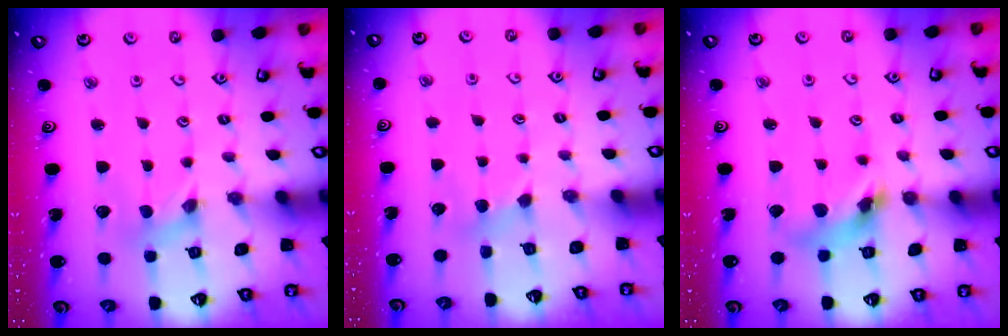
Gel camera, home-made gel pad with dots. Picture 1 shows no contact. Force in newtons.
{"total": 2.9, "press": 2.9, "slide": 0.5}
{"total": 10.0, "press": 9.9, "slide": 1.0}